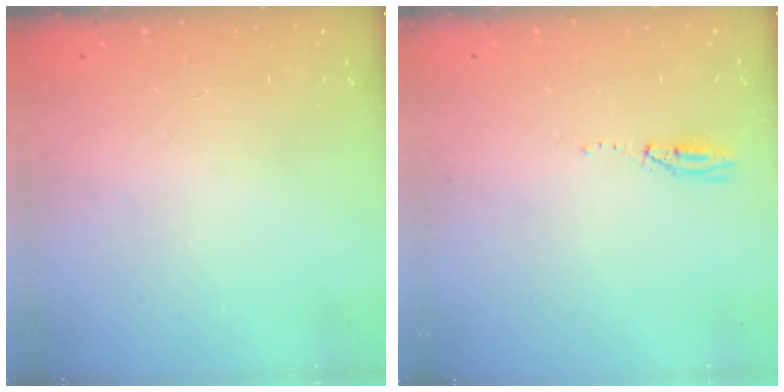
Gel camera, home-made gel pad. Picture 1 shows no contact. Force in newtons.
{"total": 4.2, "press": 2.6, "slide": 3.3}